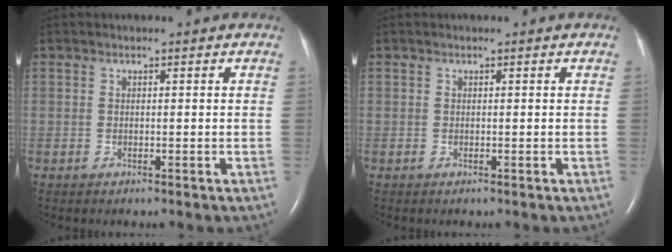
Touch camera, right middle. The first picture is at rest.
{"total": 0.0}